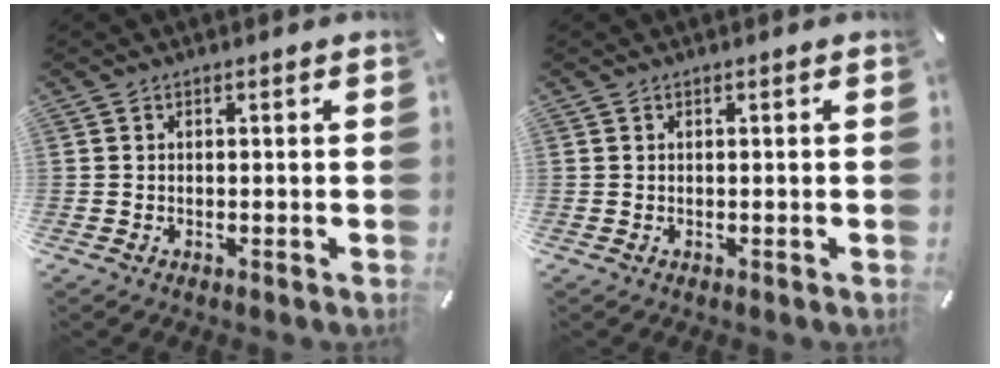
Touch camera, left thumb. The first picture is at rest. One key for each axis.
{"total": 0.0}